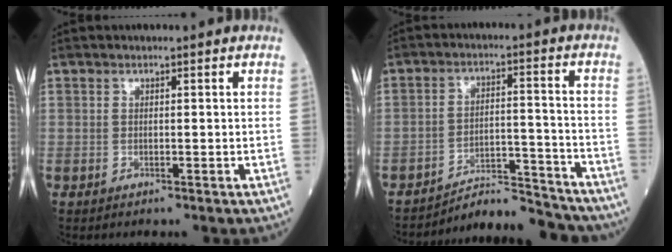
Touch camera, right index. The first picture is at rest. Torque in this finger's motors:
{"motor_torque": [-0.07, -1.43, 0.14, 0.01]}